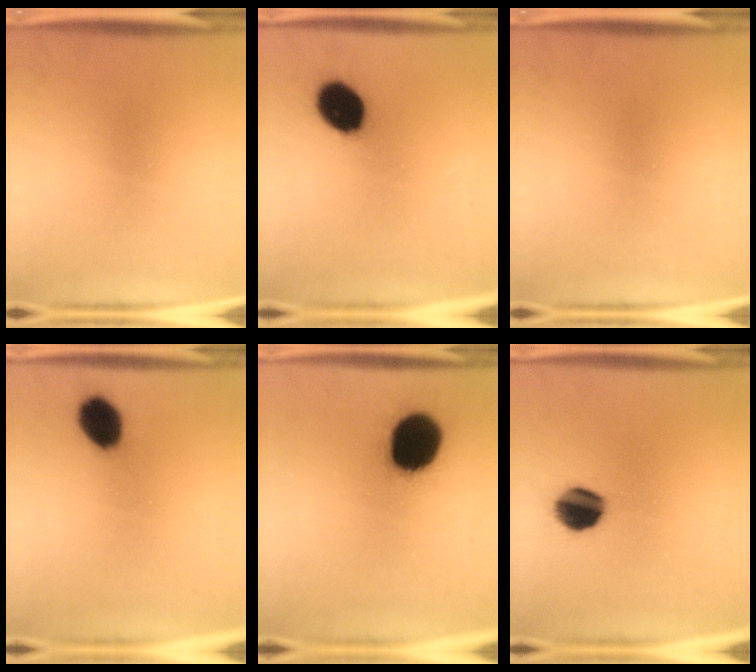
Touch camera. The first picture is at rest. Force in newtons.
{"total": 10.9}
{"total": 0.0}
{"total": 8.2}
{"total": 18.9}
{"total": 10.2}